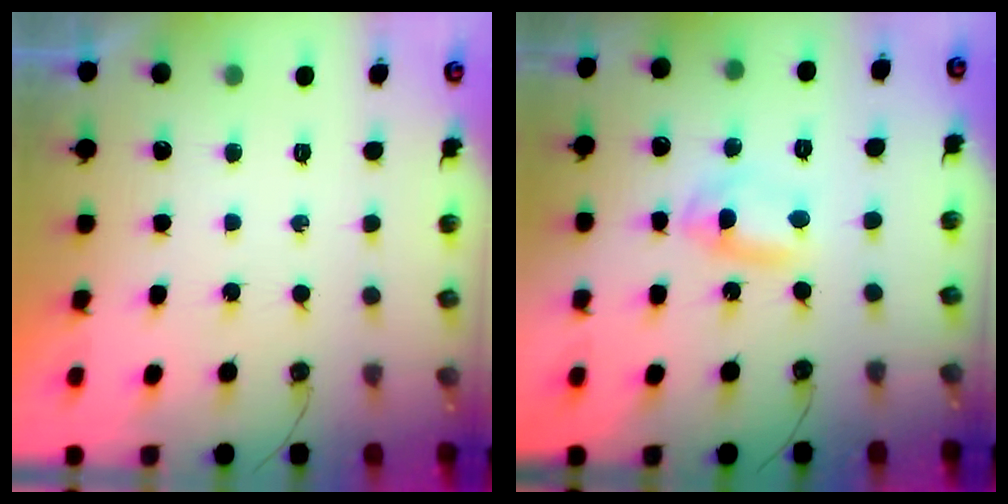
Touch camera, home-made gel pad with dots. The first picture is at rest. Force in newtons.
{"total": 3.2, "press": 3.0, "slide": 1.0}